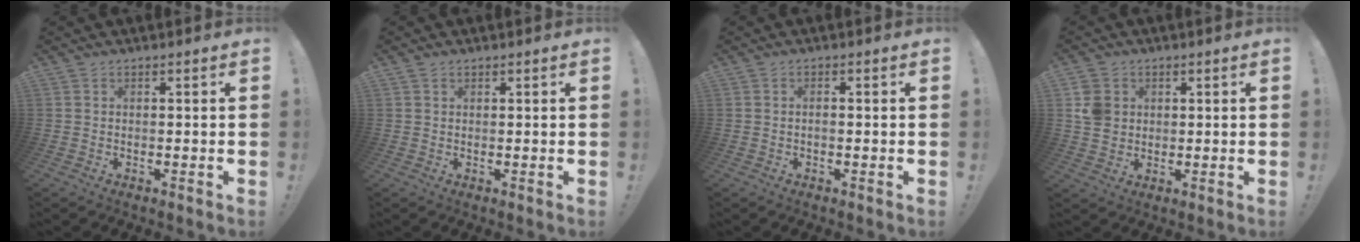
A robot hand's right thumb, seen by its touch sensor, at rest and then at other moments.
{"total": 1.1, "force": [0.9, 0.6, 0.4], "torque": [-0.006, 0.001, 0.016]}
{"total": 1.1, "force": [-0.7, 0.2, 0.8], "torque": [-0.020, 0.004, -0.012]}
{"total": 6.5, "force": [1.5, 5.7, 2.6], "torque": [-0.043, 0.004, 0.032]}